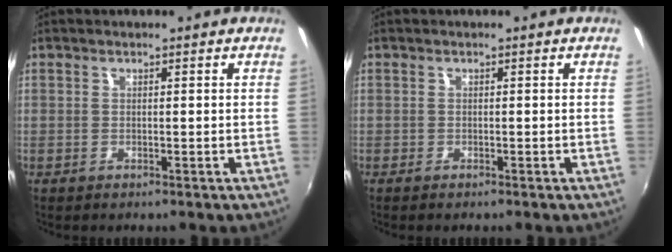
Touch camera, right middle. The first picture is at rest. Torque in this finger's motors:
{"motor_torque": [0.63, -0.69, 0.13, 0.03]}